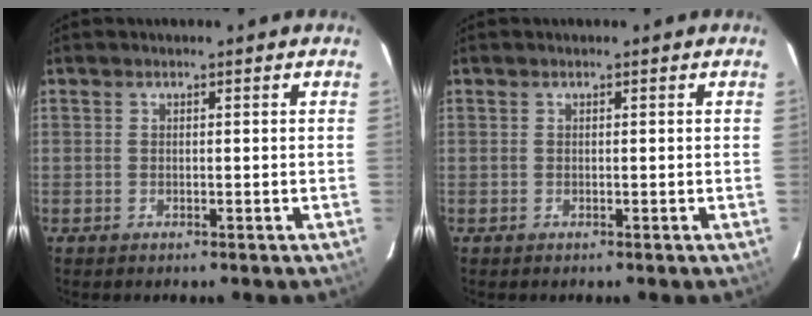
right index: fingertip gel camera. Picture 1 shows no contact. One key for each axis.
{"total": 0.0}